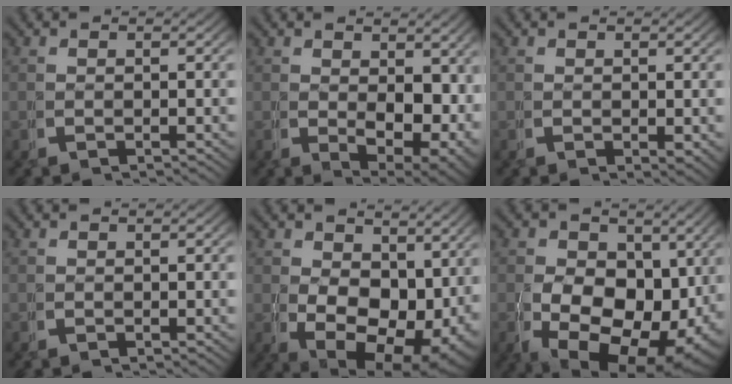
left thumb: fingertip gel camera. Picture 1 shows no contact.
{"total": 5.6, "force": [0.2, 3.3, 4.5], "torque": [-0.069, -0.041, 0.025]}
{"total": 0.7, "force": [0.2, 0.3, 0.6], "torque": [-0.005, -0.006, 0.006]}
{"total": 0.0}
{"total": 11.5, "force": [-1.4, 8.1, 8.1], "torque": [-0.145, -0.072, 0.012]}
{"total": 14.8, "force": [-2.7, 10.4, 10.2], "torque": [-0.185, -0.085, -0.007]}